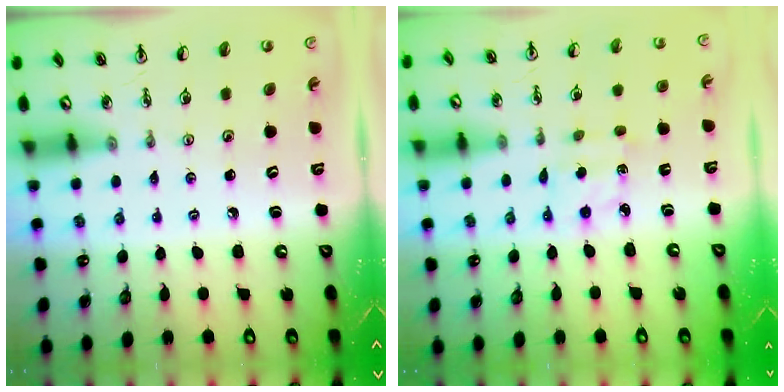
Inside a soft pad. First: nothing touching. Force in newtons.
{"total": 1.9, "press": 1.9, "slide": 0.3}